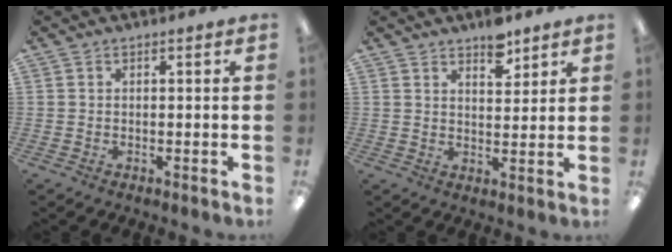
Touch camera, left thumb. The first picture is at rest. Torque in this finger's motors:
{"motor_torque": [0.45, 0.17, 0.47, -0.20, 0.00]}